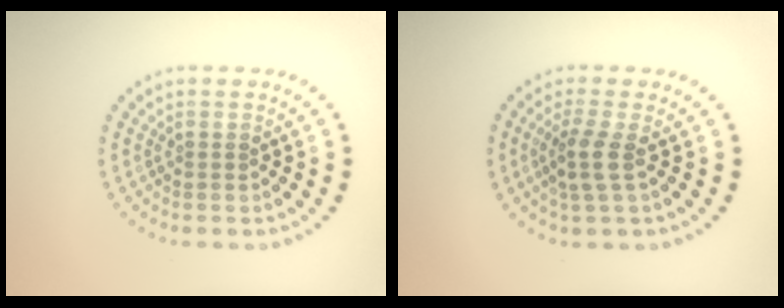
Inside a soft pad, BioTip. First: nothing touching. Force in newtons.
{"total": 2.3, "press": 1.8, "slide": 1.5}